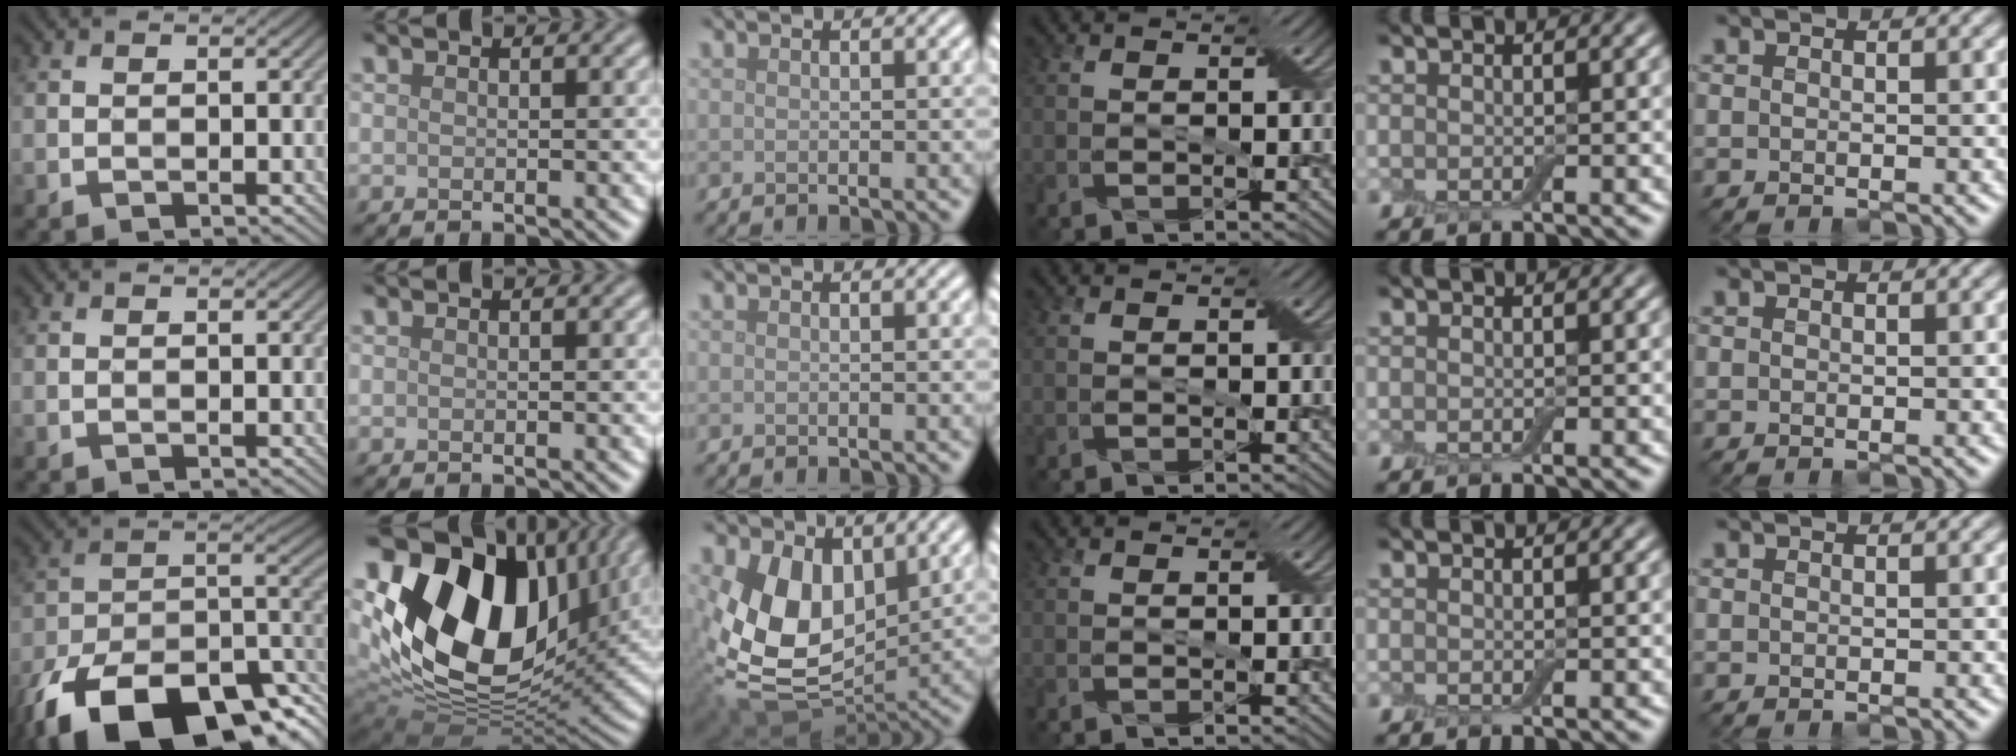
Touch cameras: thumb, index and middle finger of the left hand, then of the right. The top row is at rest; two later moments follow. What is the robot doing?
{"motion": "peel", "object": "duck tape"}